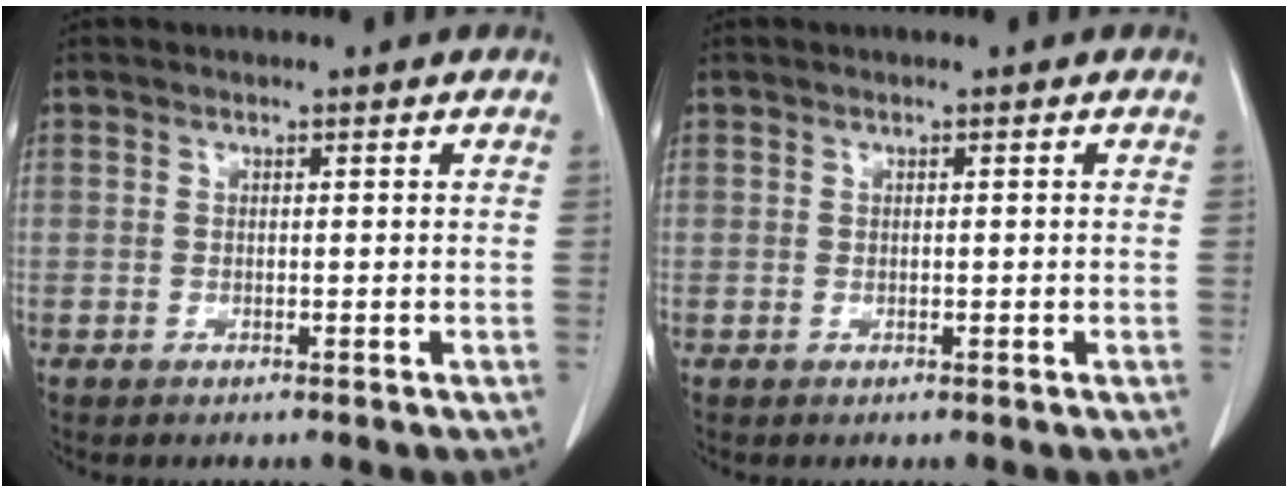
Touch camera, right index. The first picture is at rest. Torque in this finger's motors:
{"motor_torque": [-0.01, 0.01, 0.00, 0.00]}